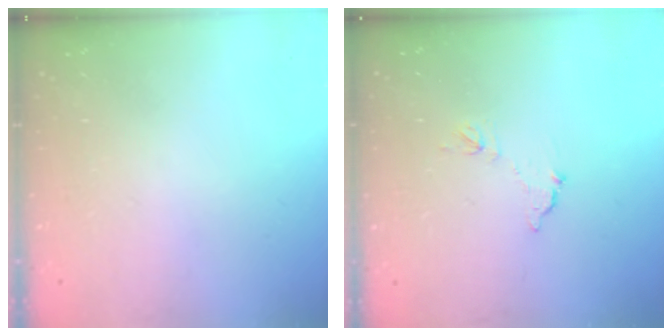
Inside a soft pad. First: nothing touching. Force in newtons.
{"total": 6.4, "press": 6.3, "slide": 0.5}